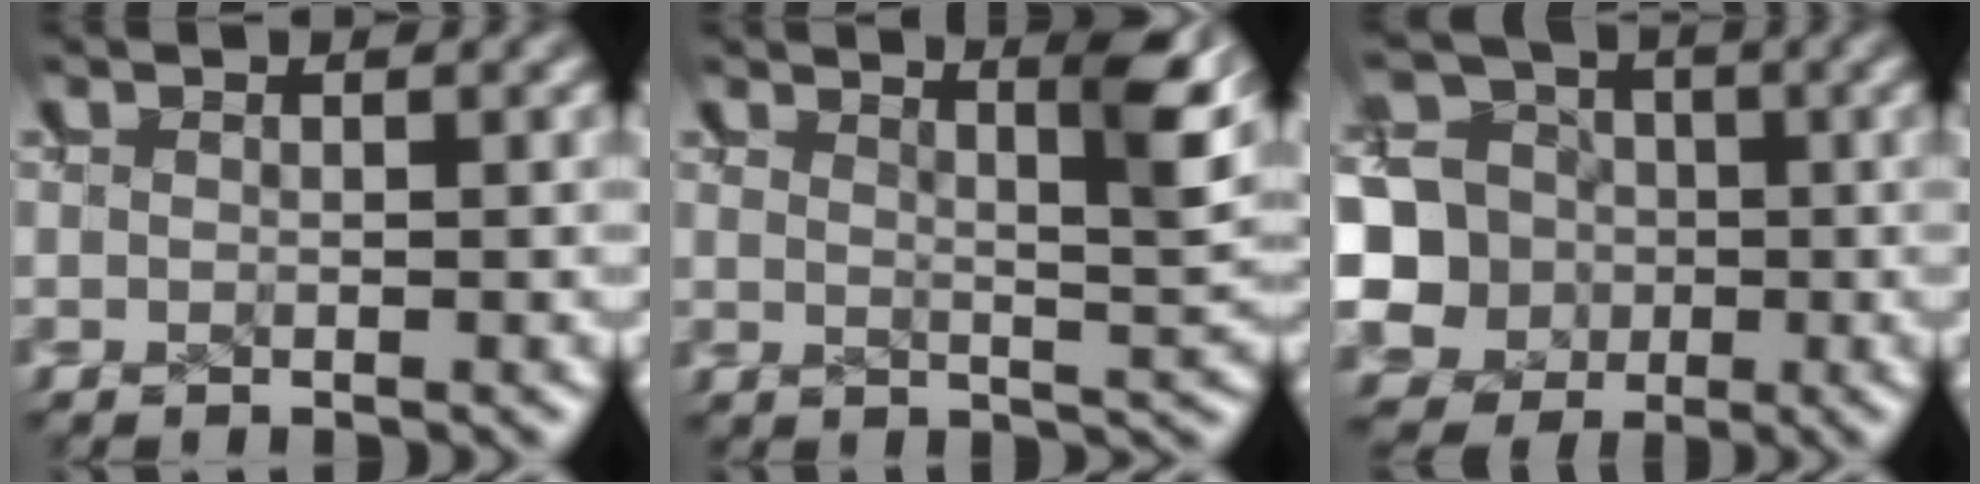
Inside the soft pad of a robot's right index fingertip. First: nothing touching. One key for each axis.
{"total": 5.3, "fx": 3.5, "fy": 0.0, "fz": 3.9, "tx": -0.027, "ty": 0.002, "tz": 0.057}
{"total": 11.6, "fx": -0.4, "fy": 10.8, "fz": 4.0, "tx": -0.098, "ty": -0.038, "tz": -0.013}